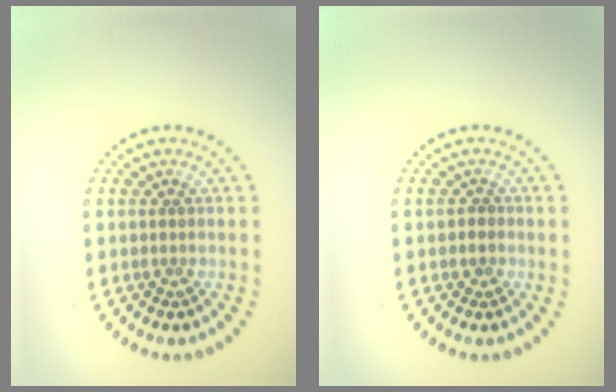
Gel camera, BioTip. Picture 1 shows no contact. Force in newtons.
{"total": 0.9, "press": 0.7, "slide": 0.5}